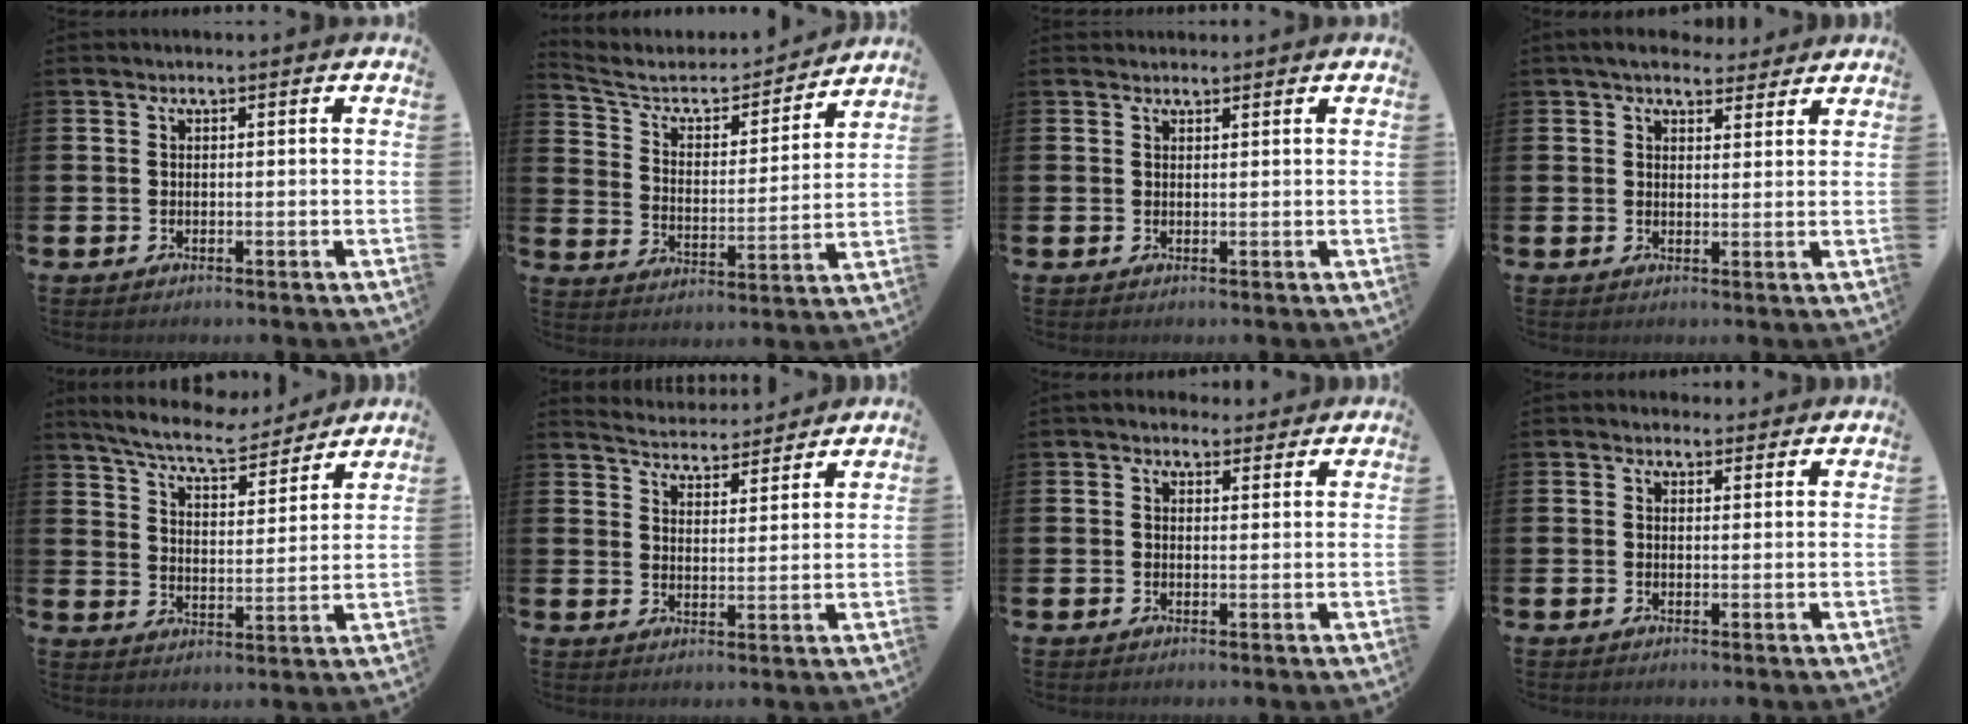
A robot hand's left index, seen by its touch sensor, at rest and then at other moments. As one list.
[{"total": 6.2, "force": [5.3, 2.8, 1.6], "torque": [-0.058, -0.042, 0.083]}, {"total": 1.1, "force": [1.1, 0.4, 0.0], "torque": [0.013, -0.002, 0.018]}, {"total": 4.7, "force": [4.2, 1.9, 1.1], "torque": [-0.019, -0.013, 0.075]}, {"total": 7.9, "force": [7.4, 1.2, 2.7], "torque": [-0.075, -0.045, 0.127]}, {"total": 4.7, "force": [4.7, 0.5, -0.3], "torque": [-0.007, -0.036, 0.082]}, {"total": 2.2, "force": [2.0, 1.1, 0.1], "torque": [0.014, -0.008, 0.030]}, {"total": 1.5, "force": [1.3, 0.8, 0.1], "torque": [0.010, 0.001, 0.020]}]